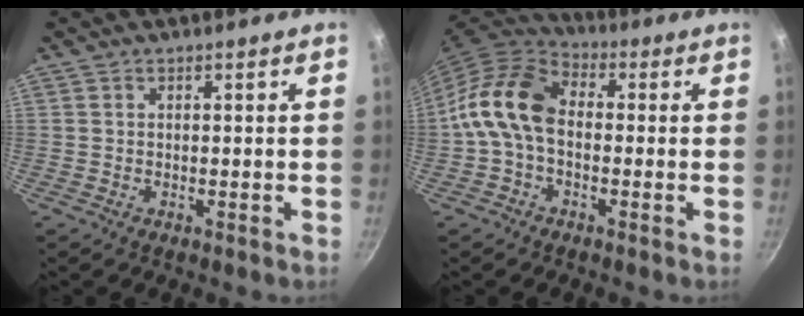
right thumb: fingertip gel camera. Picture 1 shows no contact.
{"total": 12.0, "force": [-0.8, 8.2, 8.8], "torque": [-0.148, 0.035, -0.038]}